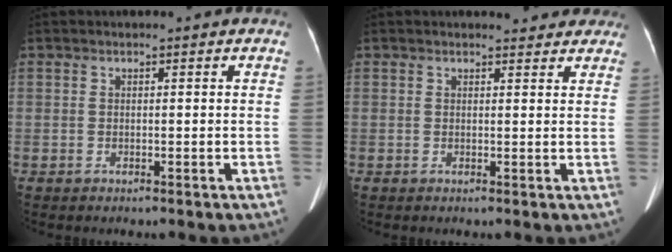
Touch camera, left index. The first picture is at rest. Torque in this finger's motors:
{"motor_torque": [0.10, -0.06, 0.00, 0.01]}